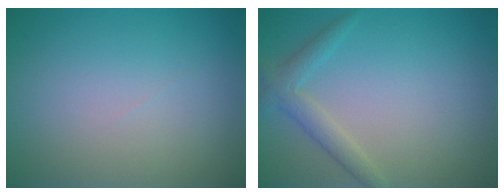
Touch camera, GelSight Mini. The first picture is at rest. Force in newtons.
{"total": 2.2, "press": 2.2, "slide": 0.1}